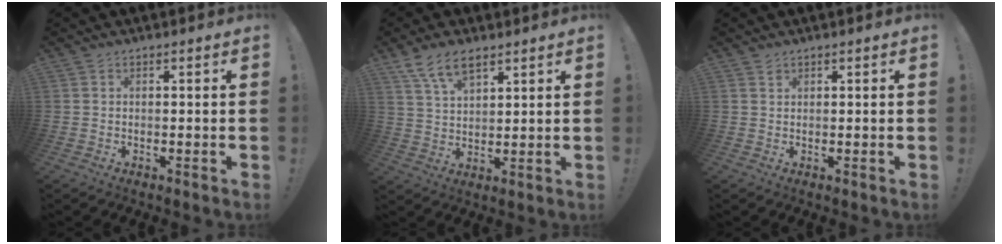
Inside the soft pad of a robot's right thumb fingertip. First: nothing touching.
{"total": 8.9, "force": [5.7, 4.1, 5.4], "torque": [-0.098, -0.016, 0.108]}
{"total": 0.9, "force": [0.8, 0.5, 0.1], "torque": [0.005, -0.005, 0.014]}